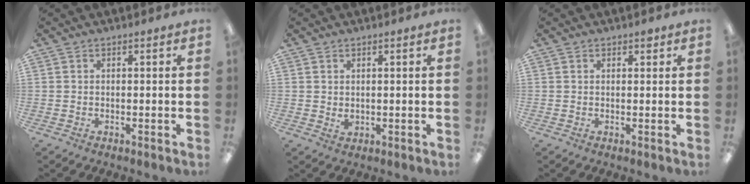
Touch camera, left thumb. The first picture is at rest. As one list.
[{"total": 1.4, "force": [0.7, 0.8, 1.0], "torque": [-0.012, -0.002, 0.010]}, {"total": 1.3, "force": [0.9, 0.7, 0.6], "torque": [-0.005, -0.002, 0.014]}]